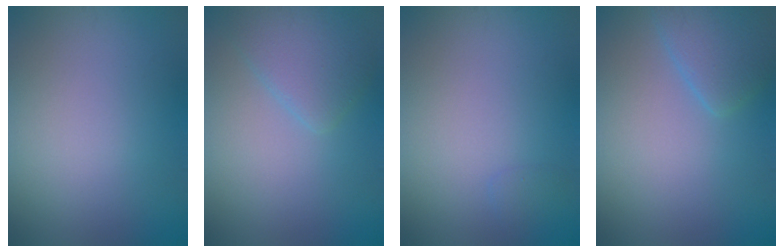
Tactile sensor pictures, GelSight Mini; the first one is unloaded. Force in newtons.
{"total": 3.1, "press": 3.1, "slide": 0.2}
{"total": 0.6, "press": 0.6, "slide": 0.1}
{"total": 3.0, "press": 2.9, "slide": 0.3}